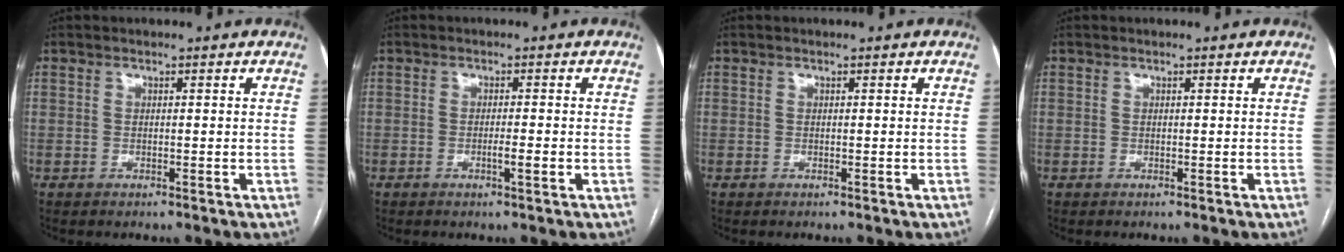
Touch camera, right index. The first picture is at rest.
{"total": 2.0, "force": [-0.7, 0.0, 1.9], "torque": [-0.033, -0.002, -0.012]}
{"total": 0.0}
{"total": 0.0}